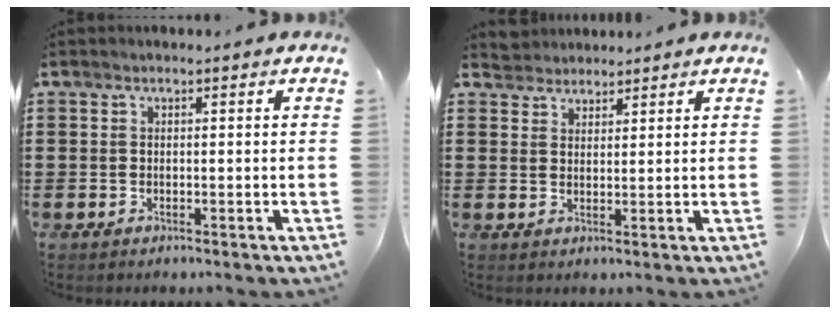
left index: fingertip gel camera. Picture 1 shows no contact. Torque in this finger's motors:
{"motor_torque": [0.33, -0.47, -0.12, -0.01]}